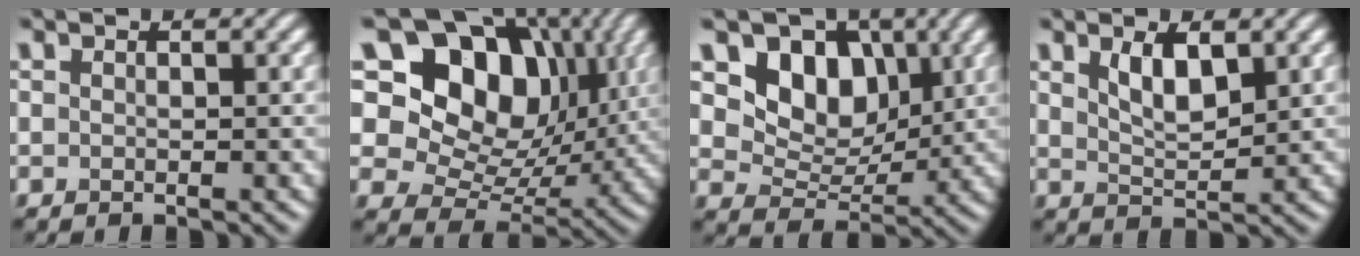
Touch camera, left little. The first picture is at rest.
{"total": 14.3, "force": [5.9, 10.1, 8.2], "torque": [-0.135, 0.029, 0.090]}
{"total": 6.5, "force": [2.6, 4.8, 3.5], "torque": [-0.056, -0.011, 0.033]}
{"total": 3.2, "force": [1.6, 1.2, 2.5], "torque": [-0.051, -0.003, 0.034]}